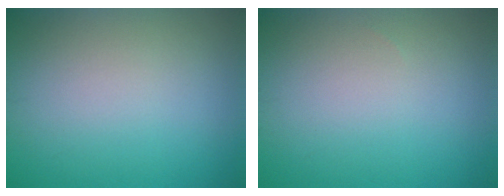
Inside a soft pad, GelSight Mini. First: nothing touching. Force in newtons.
{"total": 0.0}